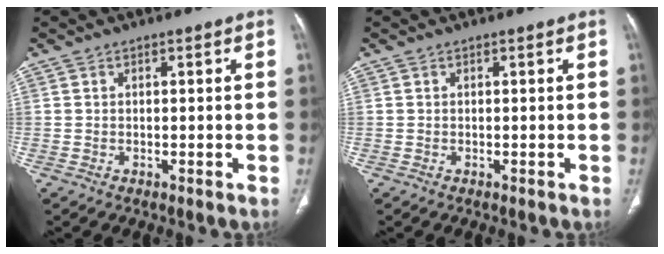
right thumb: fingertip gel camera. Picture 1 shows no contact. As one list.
[{"total": 0.0}]